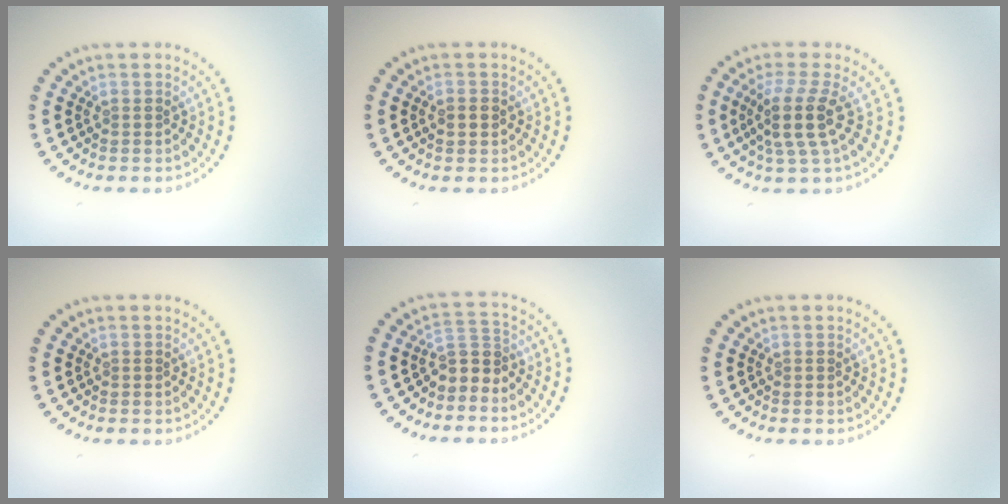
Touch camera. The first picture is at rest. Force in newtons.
{"total": 1.7, "press": 1.7, "slide": 0.1}
{"total": 3.8, "press": 2.9, "slide": 2.4}
{"total": 0.0}
{"total": 2.4, "press": 1.7, "slide": 1.7}
{"total": 0.0}